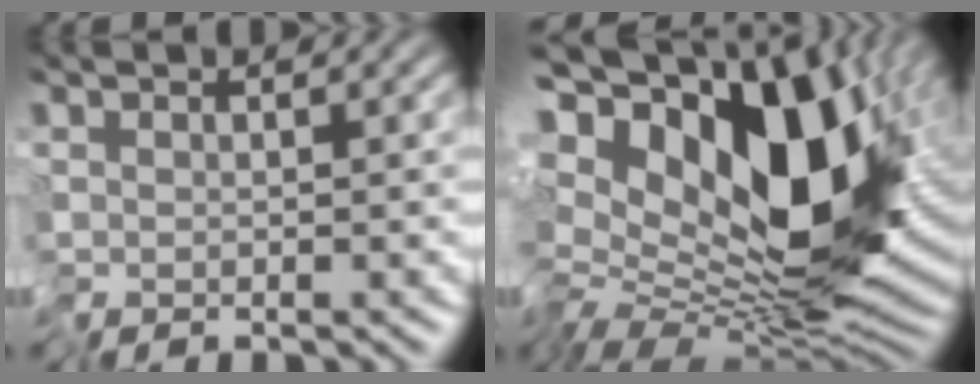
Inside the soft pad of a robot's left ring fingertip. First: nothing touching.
{"total": 15.9, "force": [3.0, 9.0, 12.7], "torque": [-0.233, 0.005, 0.062]}